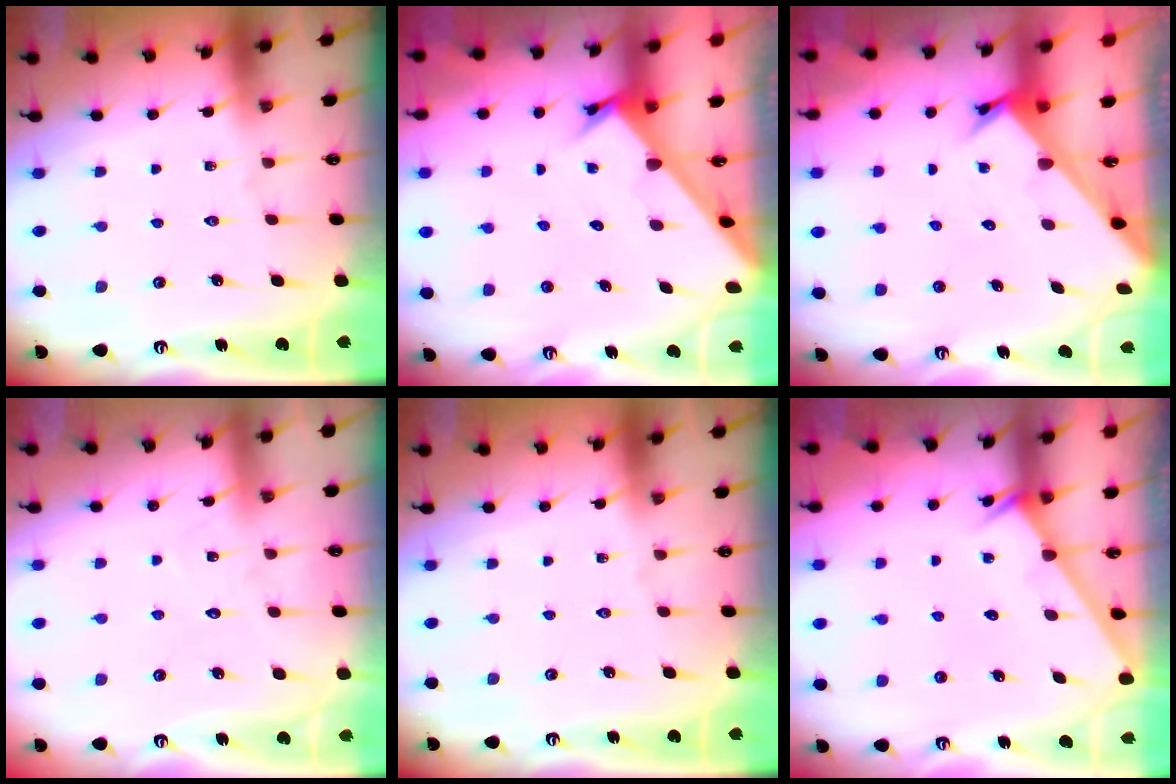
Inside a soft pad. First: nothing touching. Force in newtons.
{"total": 2.2, "press": 2.2, "slide": 0.2}
{"total": 2.6, "press": 2.6, "slide": 0.2}
{"total": 5.9, "press": 5.9, "slide": 0.7}
{"total": 0.0}
{"total": 1.4, "press": 1.4, "slide": 0.1}